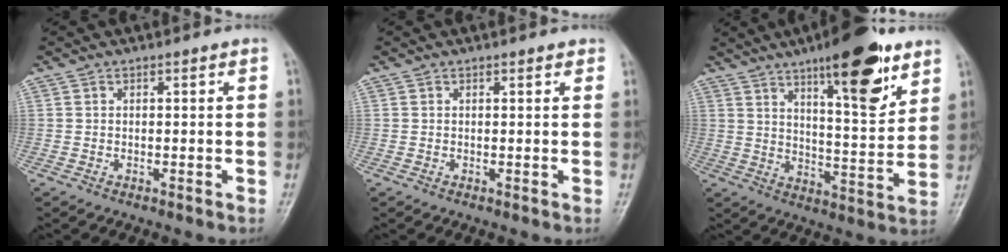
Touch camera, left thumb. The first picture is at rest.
{"total": 0.9, "force": [0.7, 0.5, 0.4], "torque": [-0.002, -0.003, 0.005]}
{"total": 17.3, "force": [10.4, 5.0, 12.9], "torque": [-0.158, -0.058, 0.159]}